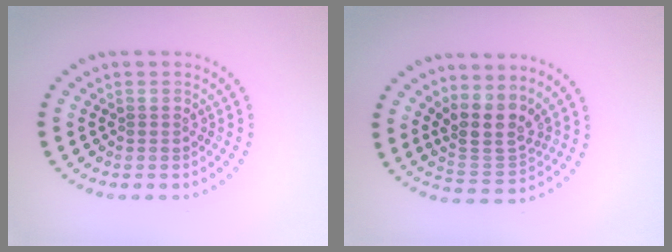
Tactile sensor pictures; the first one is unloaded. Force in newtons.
{"total": 3.7, "press": 3.1, "slide": 2.0}